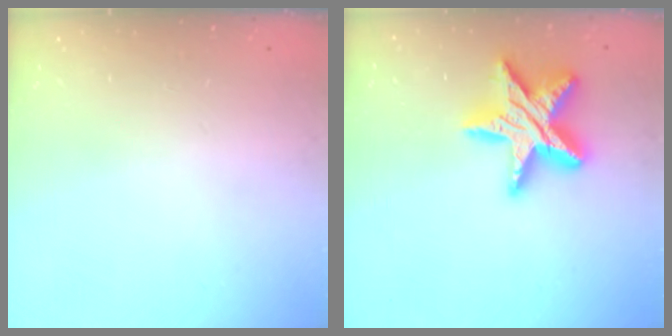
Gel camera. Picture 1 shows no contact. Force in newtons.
{"total": 18.6, "press": 18.5, "slide": 1.3}